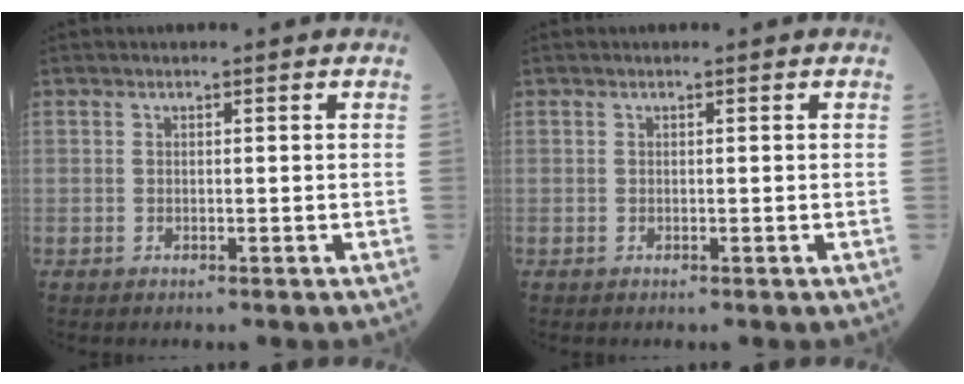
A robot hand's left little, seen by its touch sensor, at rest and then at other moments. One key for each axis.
{"total": 0.0}